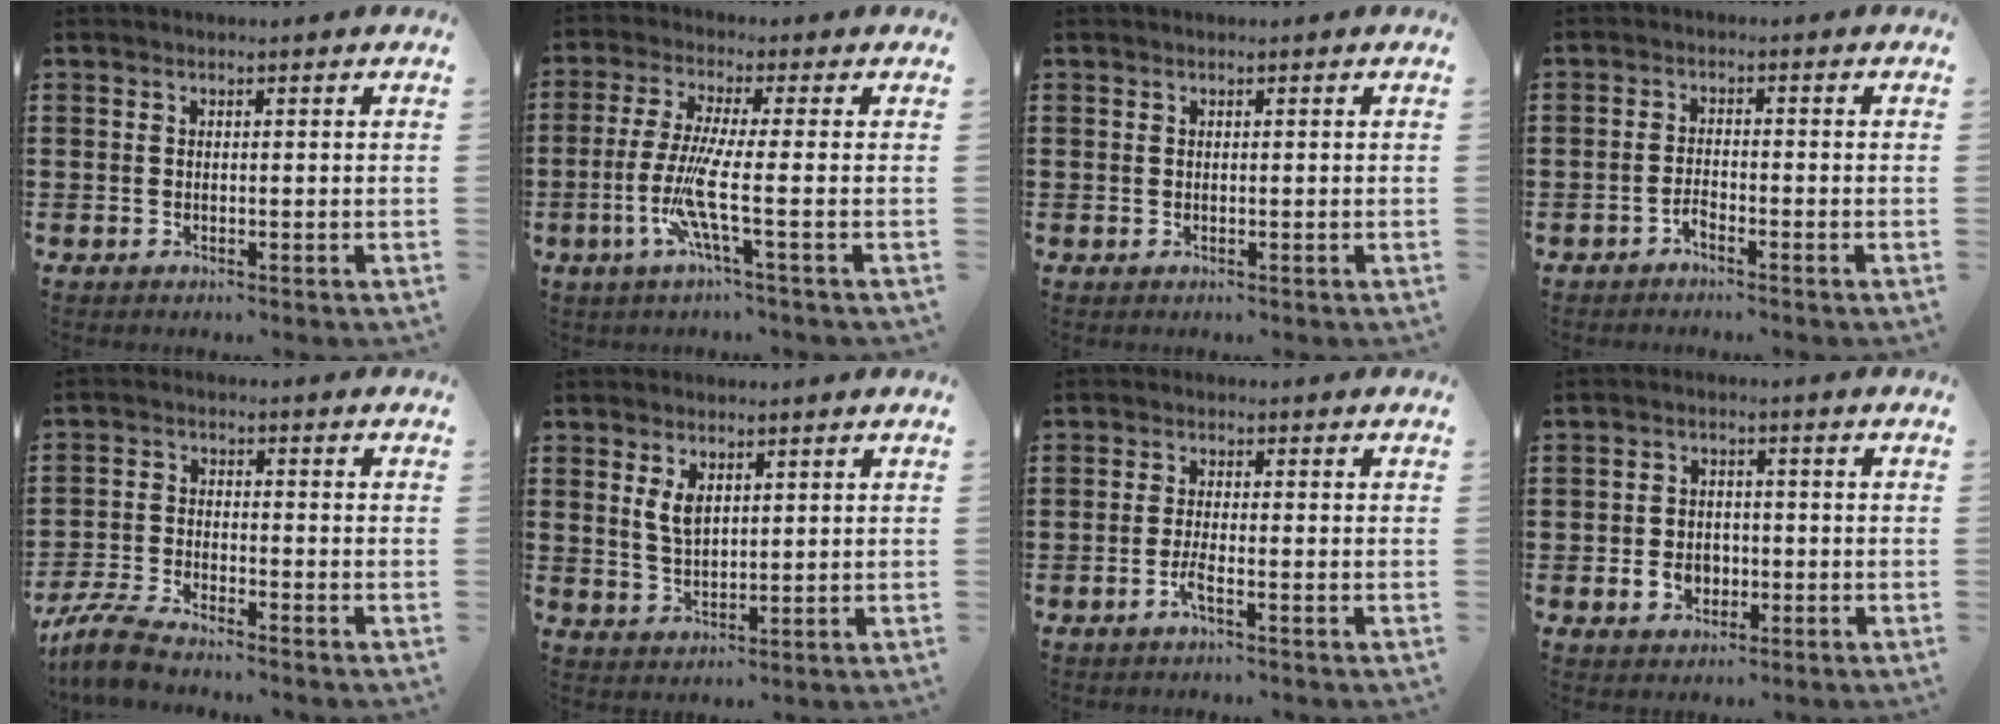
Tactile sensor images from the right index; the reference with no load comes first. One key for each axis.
{"total": 7.9, "fx": -2.2, "fy": -0.1, "fz": 7.6, "tx": -0.166, "ty": -0.022, "tz": -0.050}
{"total": 0.0}
{"total": 1.6, "fx": -1.5, "fy": 0.3, "fz": 0.3, "tx": -0.013, "ty": 0.002, "tz": -0.030}
{"total": 5.2, "fx": -4.9, "fy": 0.1, "fz": 1.8, "tx": -0.056, "ty": -0.011, "tz": -0.101}
{"total": 3.6, "fx": 1.6, "fy": 2.0, "fz": 2.6, "tx": -0.048, "ty": 0.003, "tz": 0.028}
{"total": 2.3, "fx": -1.3, "fy": 0.1, "fz": 1.9, "tx": -0.047, "ty": -0.007, "tz": -0.028}
{"total": 4.0, "fx": -1.1, "fy": 3.2, "fz": 2.1, "tx": -0.047, "ty": 0.005, "tz": -0.021}